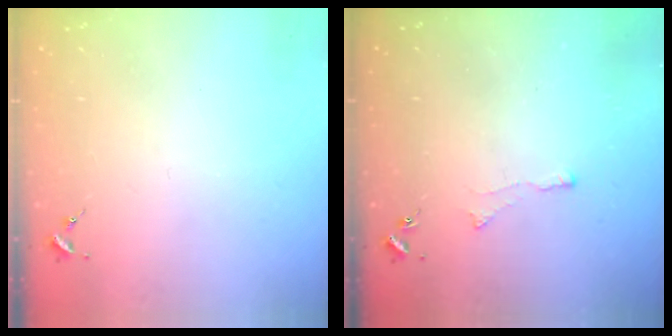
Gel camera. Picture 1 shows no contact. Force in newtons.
{"total": 2.6, "press": 2.5, "slide": 0.6}